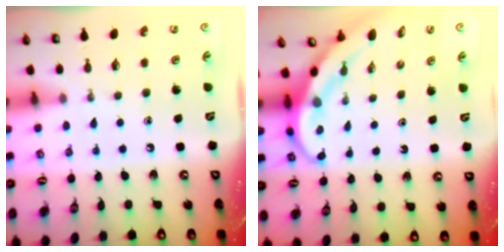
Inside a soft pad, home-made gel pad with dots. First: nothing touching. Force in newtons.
{"total": 3.9, "press": 3.9, "slide": 0.6}